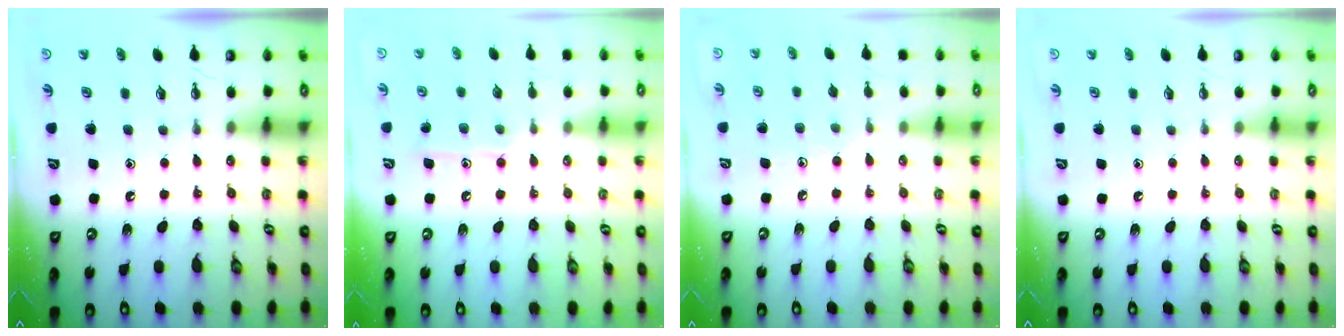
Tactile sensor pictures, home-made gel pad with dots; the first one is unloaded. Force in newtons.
{"total": 8.5, "press": 8.5, "slide": 0.5}
{"total": 6.2, "press": 6.2, "slide": 0.6}
{"total": 0.0}